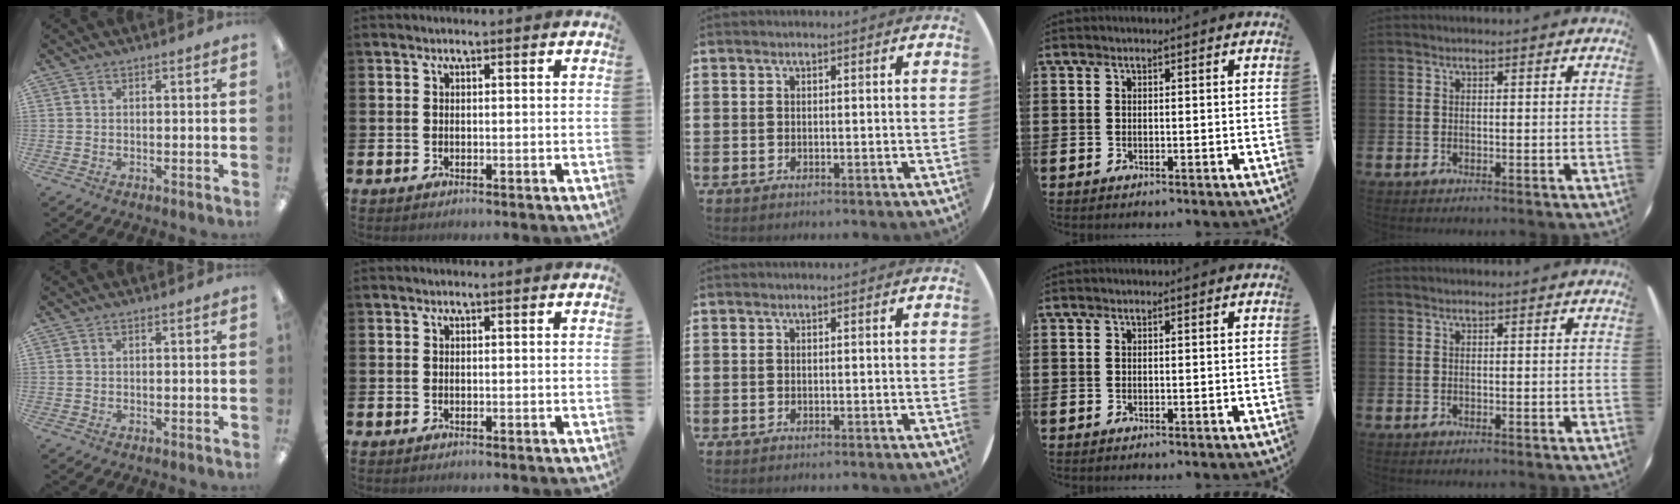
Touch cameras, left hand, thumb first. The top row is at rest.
{}